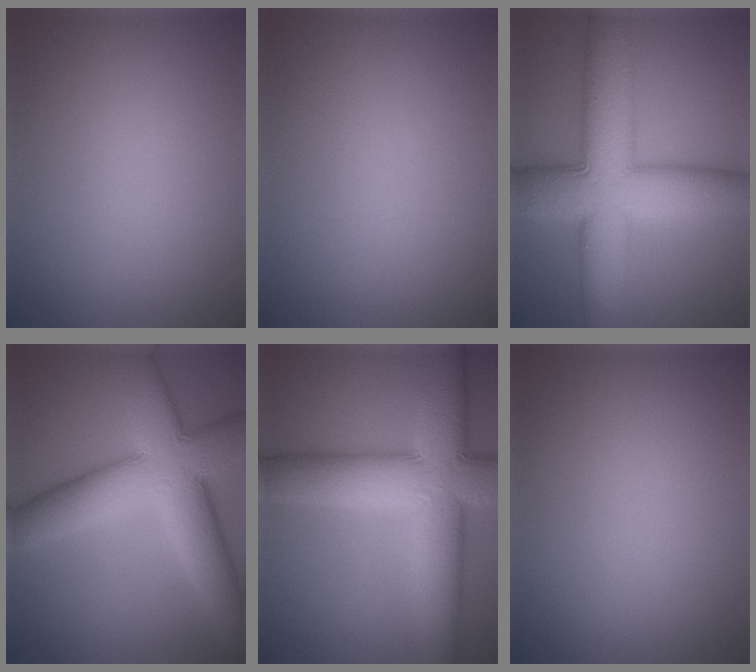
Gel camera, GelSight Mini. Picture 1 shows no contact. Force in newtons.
{"total": 0.0}
{"total": 11.9, "press": 11.9, "slide": 0.4}
{"total": 11.3, "press": 11.3, "slide": 0.8}
{"total": 12.7, "press": 12.7, "slide": 0.8}
{"total": 0.0}